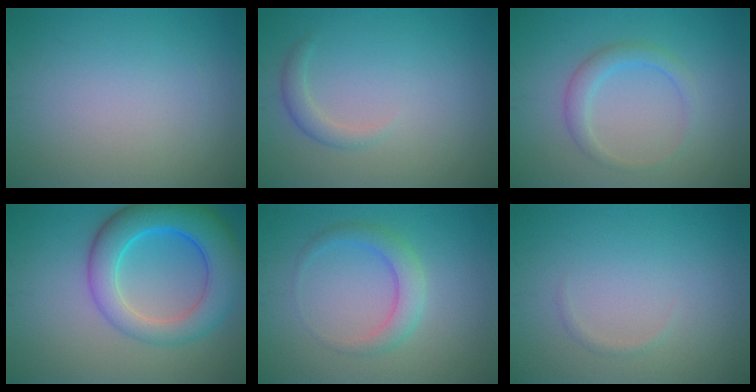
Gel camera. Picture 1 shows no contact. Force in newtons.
{"total": 1.5, "press": 1.5, "slide": 0.1}
{"total": 2.3, "press": 2.3, "slide": 0.2}
{"total": 8.1, "press": 8.1, "slide": 0.5}
{"total": 2.8, "press": 2.8, "slide": 0.1}
{"total": 0.6, "press": 0.6, "slide": 0.0}